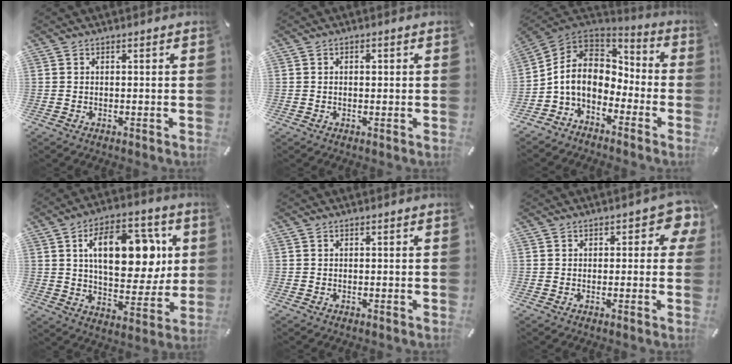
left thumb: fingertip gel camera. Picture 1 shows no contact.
{"total": 1.3, "force": [0.1, 0.7, 1.0], "torque": [-0.012, 0.001, -0.001]}
{"total": 8.8, "force": [-2.6, 7.2, 4.4], "torque": [-0.117, 0.004, -0.050]}
{"total": 19.1, "force": [5.4, 11.0, 14.7], "torque": [-0.208, -0.003, 0.088]}
{"total": 0.0}
{"total": 5.2, "force": [1.9, 3.1, 3.8], "torque": [-0.036, -0.003, 0.026]}